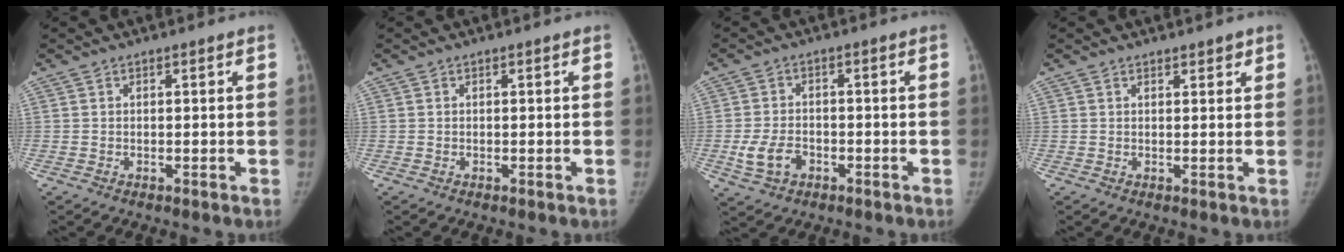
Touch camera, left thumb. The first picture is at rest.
{"total": 0.0}
{"total": 5.9, "force": [-2.2, 4.1, 3.7], "torque": [-0.071, 0.012, -0.036]}
{"total": 1.5, "force": [1.2, 0.8, 0.6], "torque": [0.004, -0.007, 0.012]}